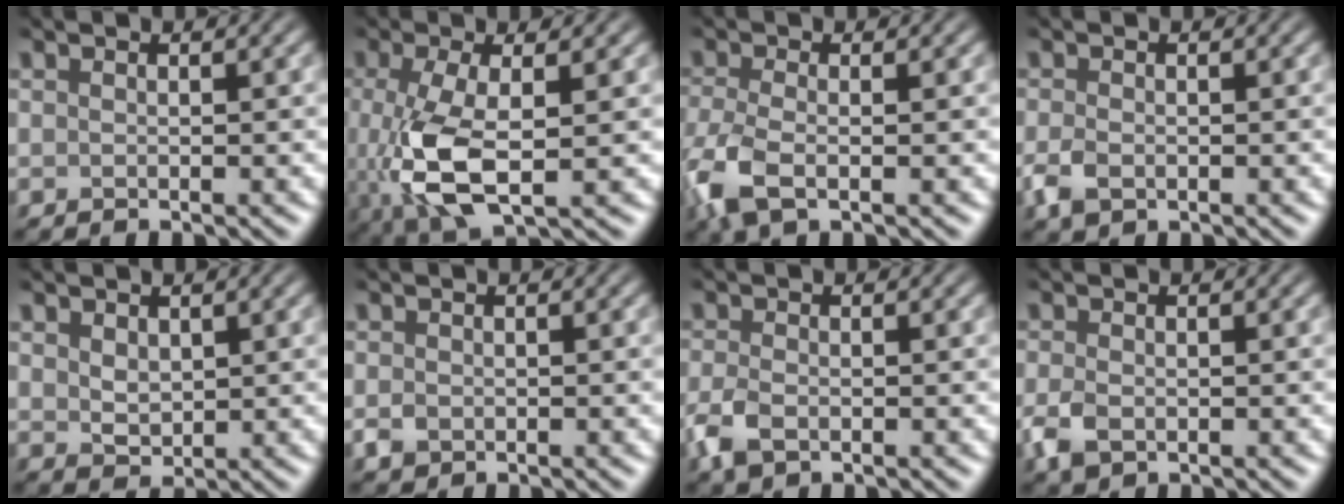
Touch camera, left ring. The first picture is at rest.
{"total": 6.4, "force": [-0.7, 2.5, 5.9], "torque": [-0.132, -0.013, -0.009]}
{"total": 4.1, "force": [-1.7, 1.7, 3.3], "torque": [-0.084, -0.009, -0.043]}
{"total": 2.0, "force": [-0.7, 1.3, 1.3], "torque": [-0.030, -0.005, -0.015]}
{"total": 1.9, "force": [0.8, 1.3, 1.1], "torque": [-0.022, -0.004, 0.021]}
{"total": 1.2, "force": [-0.3, 1.0, 0.6], "torque": [-0.011, -0.005, -0.007]}
{"total": 2.7, "force": [-1.2, 1.6, 1.8], "torque": [-0.044, -0.006, -0.028]}
{"total": 2.4, "force": [-0.8, 1.6, 1.6], "torque": [-0.038, -0.008, -0.017]}